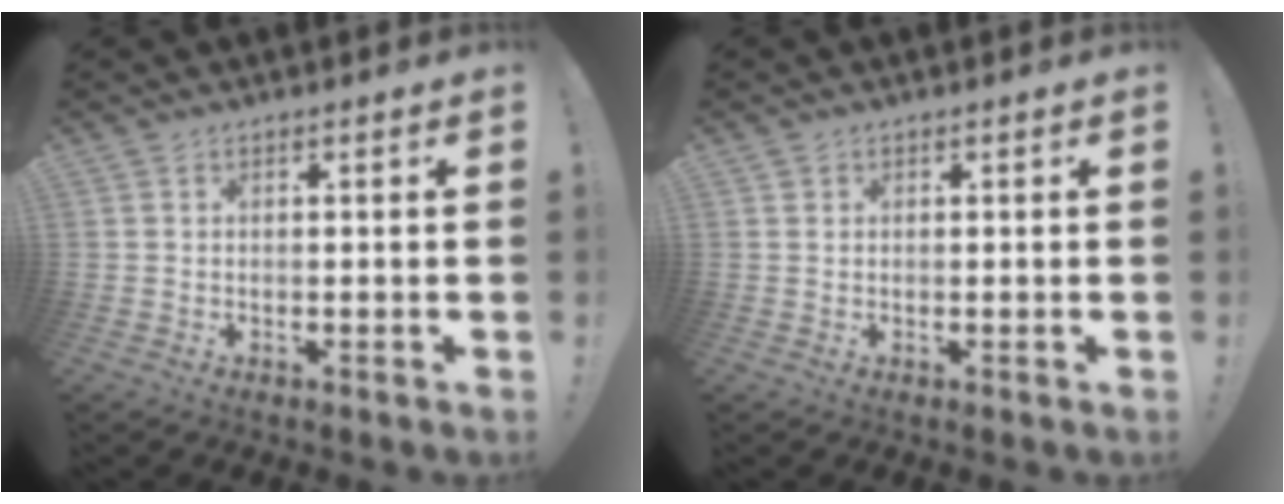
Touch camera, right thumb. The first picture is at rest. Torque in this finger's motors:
{"motor_torque": [-0.12, -0.04, 0.00, 0.02, 0.00]}